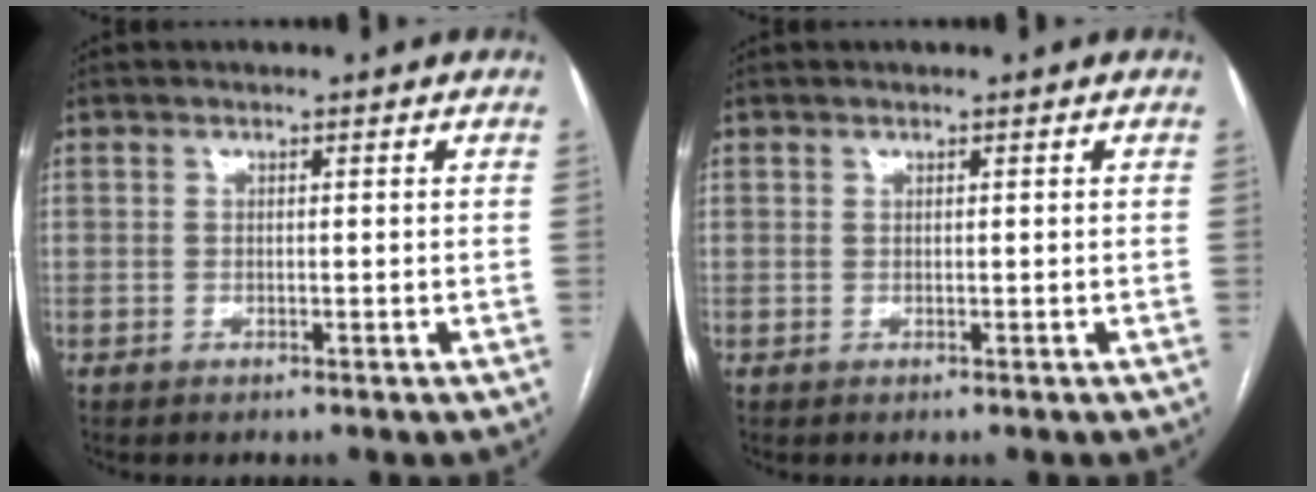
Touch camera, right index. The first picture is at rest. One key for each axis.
{"total": 0.0}